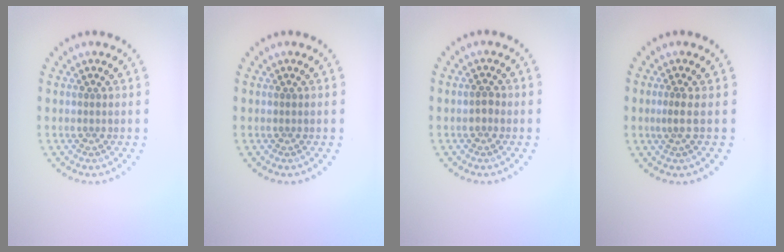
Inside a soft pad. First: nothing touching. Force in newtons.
{"total": 0.0}
{"total": 0.9, "press": 0.9, "slide": 0.3}
{"total": 1.0, "press": 0.5, "slide": 0.9}